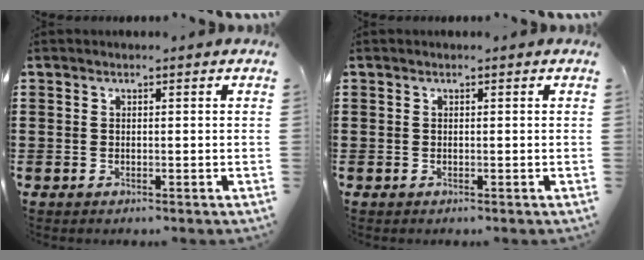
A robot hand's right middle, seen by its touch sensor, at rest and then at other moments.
{"total": 0.0}